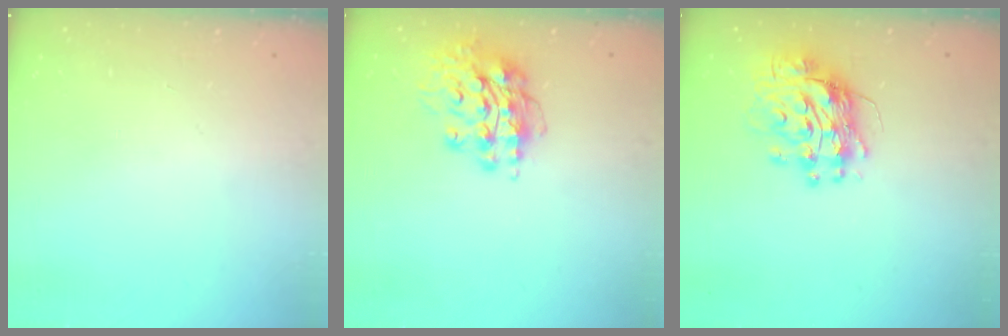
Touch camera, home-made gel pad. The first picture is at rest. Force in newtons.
{"total": 15.0, "press": 14.9, "slide": 1.6}
{"total": 11.6, "press": 11.6, "slide": 1.2}